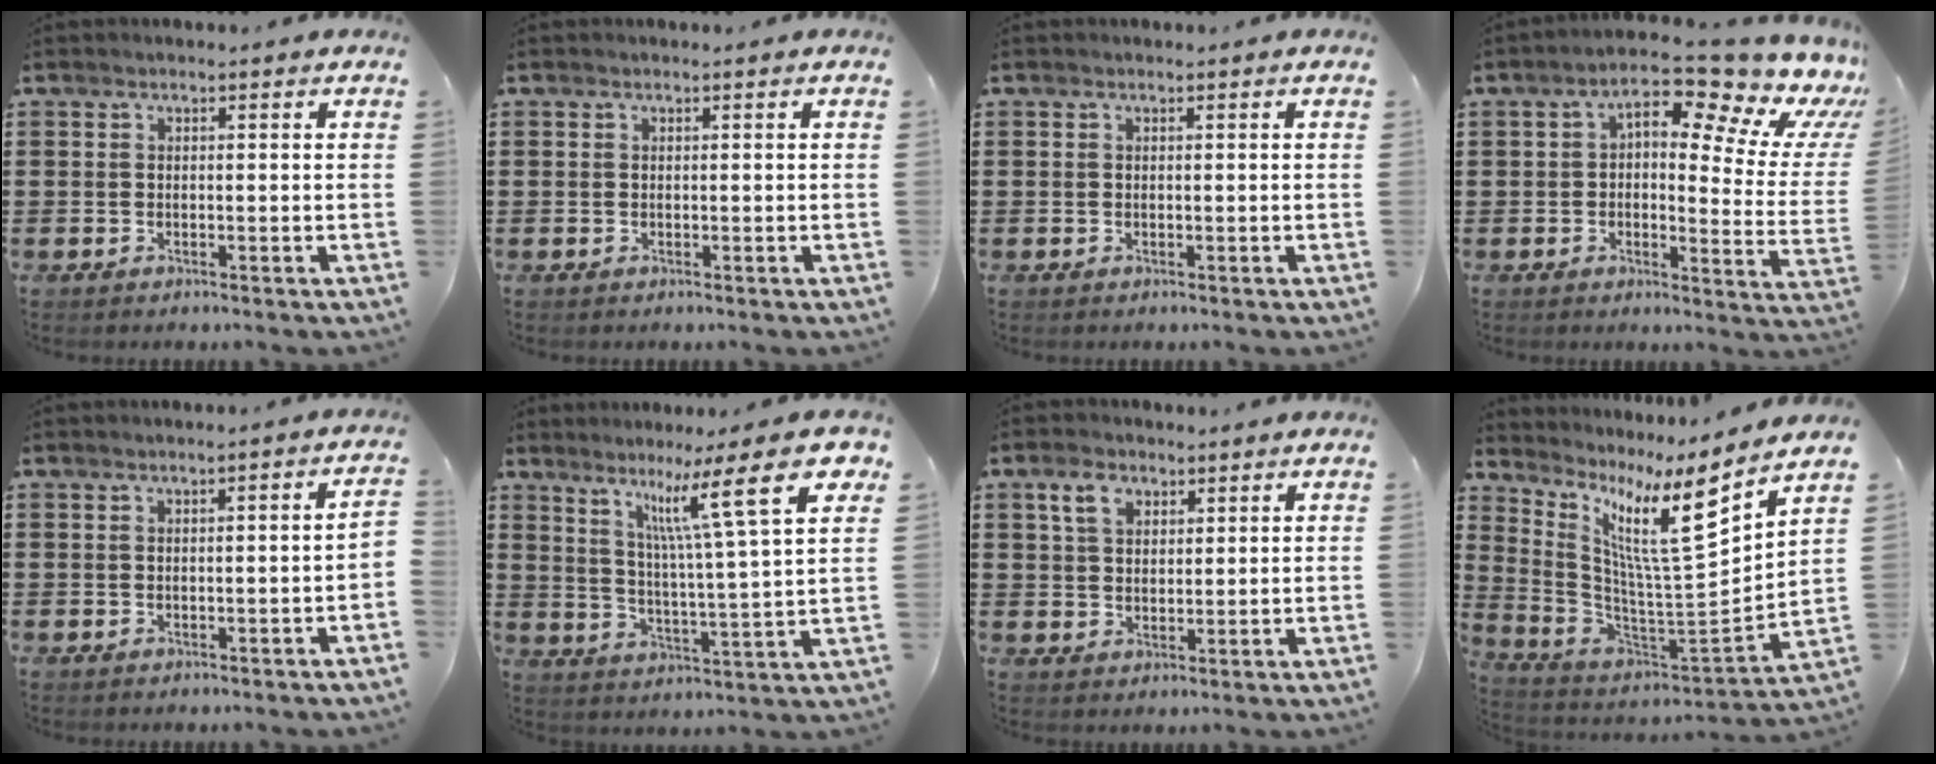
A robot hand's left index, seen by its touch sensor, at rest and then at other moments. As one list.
[{"total": 0.0}, {"total": 0.0}, {"total": 9.6, "force": [5.8, 2.6, 7.2], "torque": [-0.108, -0.057, 0.089]}, {"total": 1.2, "force": [-0.7, 0.0, 1.0], "torque": [-0.016, -0.002, -0.015]}, {"total": 13.8, "force": [8.2, 0.9, 11.1], "torque": [-0.199, -0.036, 0.122]}, {"total": 4.1, "force": [2.3, 2.6, 2.2], "torque": [-0.046, 0.007, 0.040]}, {"total": 13.2, "force": [6.5, 2.4, 11.3], "torque": [-0.213, -0.043, 0.095]}]